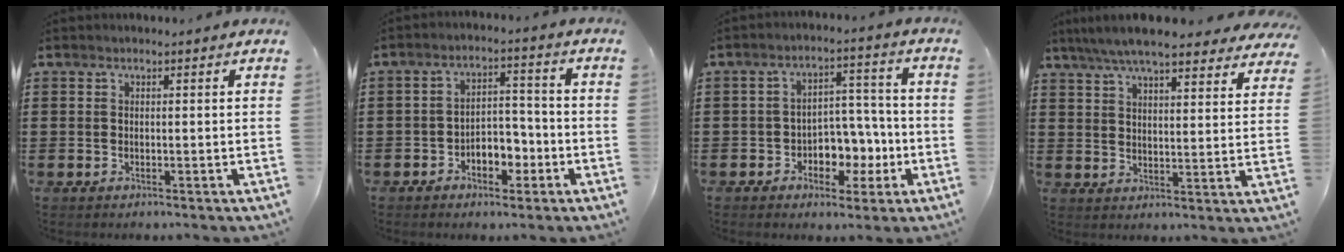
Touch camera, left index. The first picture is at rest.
{"total": 4.6, "force": [-2.8, 2.8, 2.4], "torque": [-0.039, 0.010, -0.057]}
{"total": 6.0, "force": [-2.2, 4.6, 3.2], "torque": [-0.057, 0.012, -0.041]}
{"total": 7.1, "force": [6.6, 0.6, 2.7], "torque": [-0.077, -0.022, 0.117]}